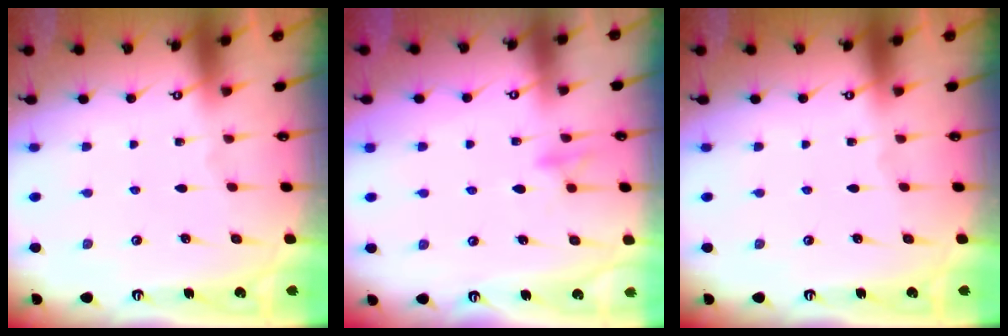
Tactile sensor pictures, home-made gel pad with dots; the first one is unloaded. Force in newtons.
{"total": 10.2, "press": 10.2, "slide": 1.1}
{"total": 0.0}